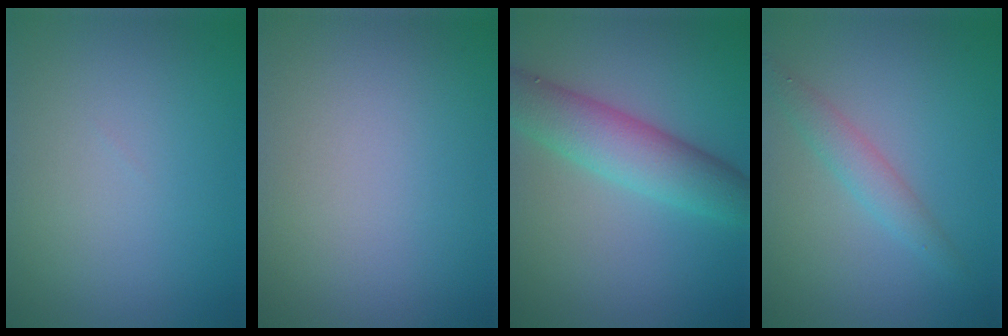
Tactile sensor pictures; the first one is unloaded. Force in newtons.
{"total": 0.0}
{"total": 5.8, "press": 5.7, "slide": 0.3}
{"total": 2.2, "press": 2.2, "slide": 0.0}